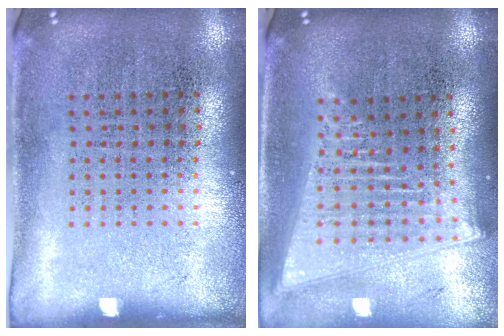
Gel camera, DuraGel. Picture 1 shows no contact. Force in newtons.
{"total": 2.0, "press": 1.7, "slide": 1.1}